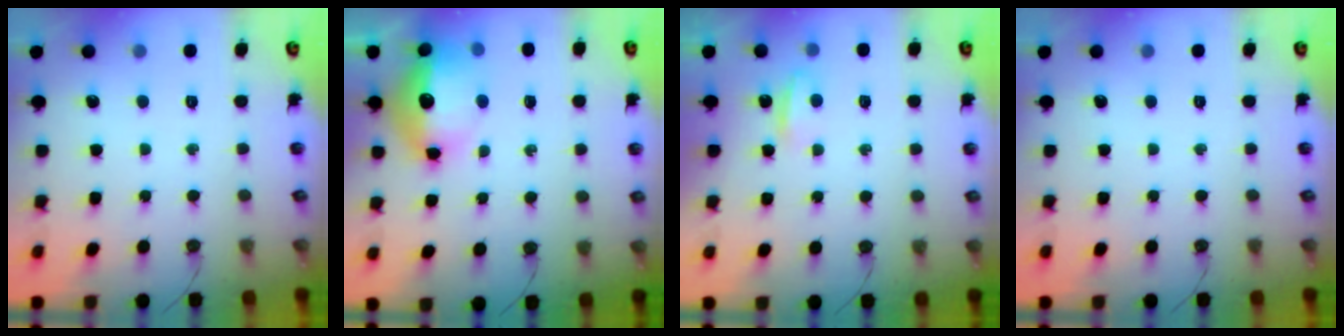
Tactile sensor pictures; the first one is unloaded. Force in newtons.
{"total": 20.4, "press": 16.2, "slide": 12.4}
{"total": 3.8, "press": 3.8, "slide": 0.6}
{"total": 0.0}